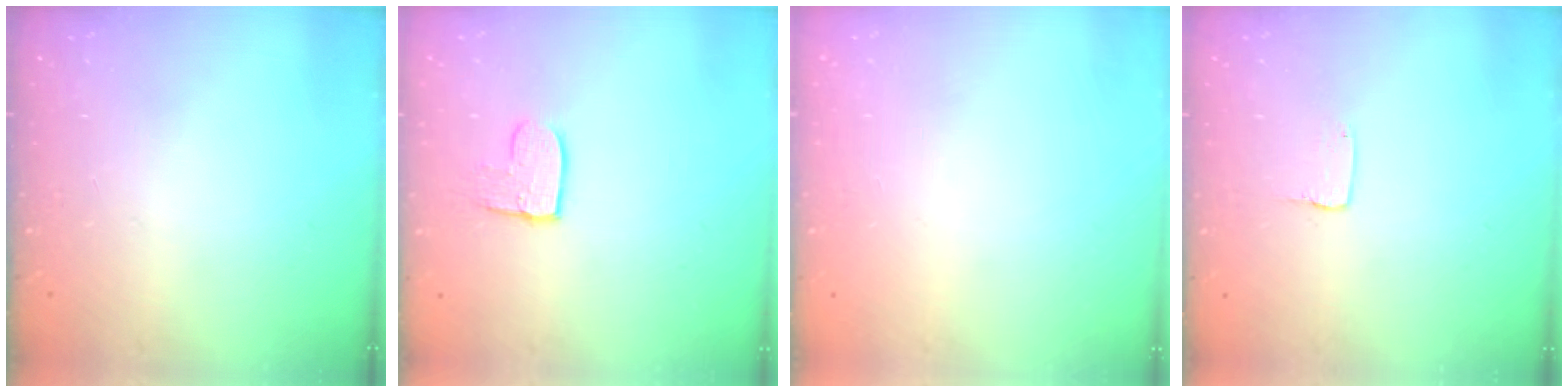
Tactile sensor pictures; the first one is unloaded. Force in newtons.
{"total": 7.0, "press": 7.0, "slide": 0.4}
{"total": 0.0}
{"total": 2.0, "press": 2.0, "slide": 0.2}